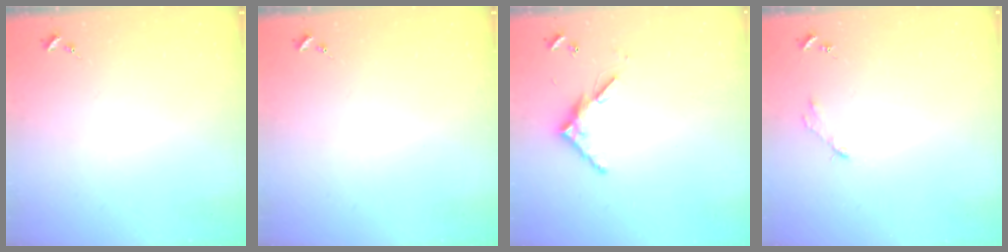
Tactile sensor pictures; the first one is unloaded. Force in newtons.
{"total": 0.0}
{"total": 7.4, "press": 7.4, "slide": 0.4}
{"total": 2.8, "press": 2.8, "slide": 0.4}